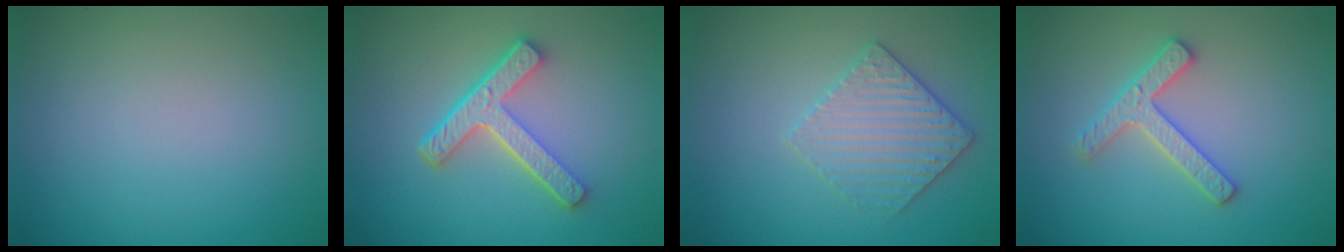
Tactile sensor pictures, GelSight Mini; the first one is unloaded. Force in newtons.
{"total": 4.8, "press": 3.5, "slide": 3.3}
{"total": 3.2, "press": 3.0, "slide": 1.1}
{"total": 2.7, "press": 2.6, "slide": 0.5}